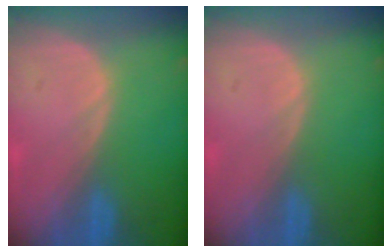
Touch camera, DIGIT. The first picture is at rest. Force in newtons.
{"total": 0.0}